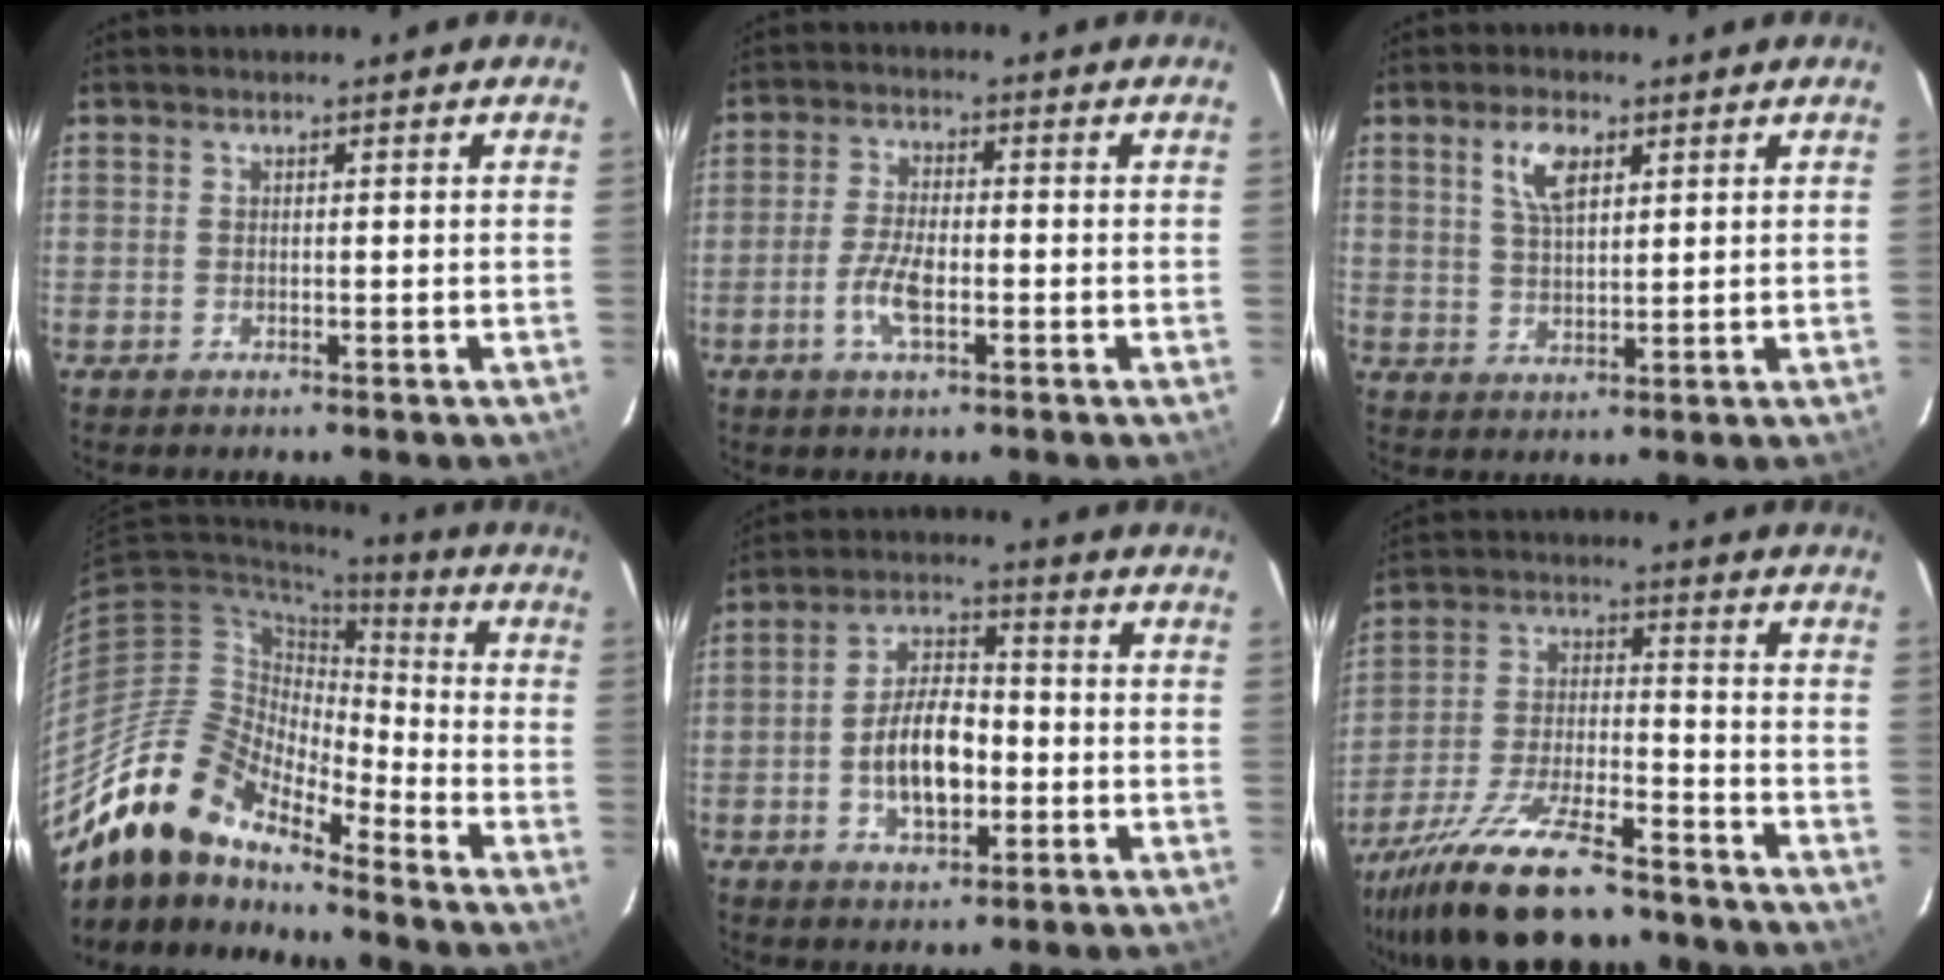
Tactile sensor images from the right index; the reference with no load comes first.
{"total": 6.0, "force": [-2.4, 2.2, 5.0], "torque": [-0.108, 0.002, -0.047]}
{"total": 5.9, "force": [2.9, 2.7, 4.5], "torque": [-0.083, 0.009, 0.057]}
{"total": 16.9, "force": [-14.4, 5.5, 7.1], "torque": [-0.130, -0.006, -0.279]}
{"total": 10.2, "force": [-2.5, 5.2, 8.4], "torque": [-0.158, 0.018, -0.038]}
{"total": 19.5, "force": [-15.3, 5.5, 10.8], "torque": [-0.219, -0.032, -0.256]}